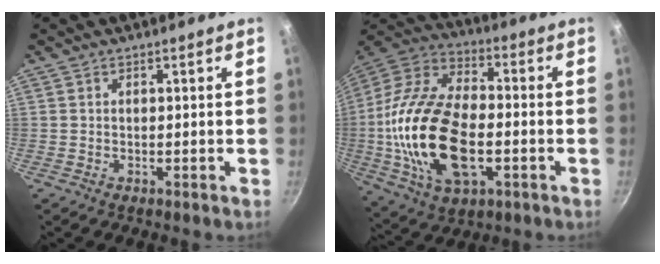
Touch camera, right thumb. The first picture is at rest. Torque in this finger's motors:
{"motor_torque": [-0.32, 2.01, 2.48, -0.29, 0.29]}